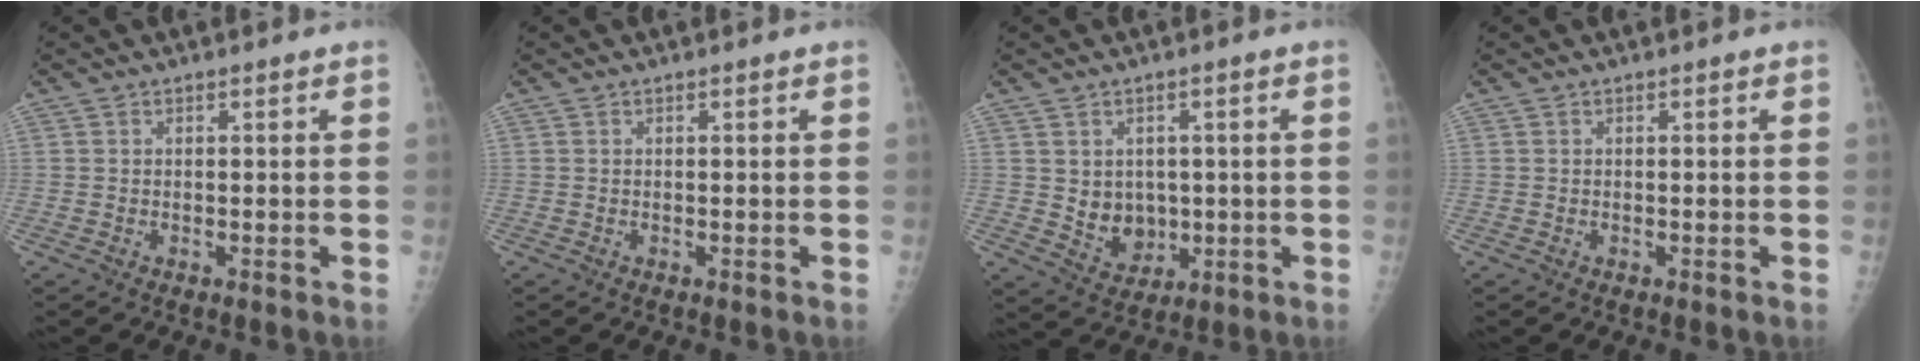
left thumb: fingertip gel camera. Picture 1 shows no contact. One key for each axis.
{"total": 0.0}
{"total": 6.3, "fx": 0.2, "fy": 5.4, "fz": 3.3, "tx": -0.019, "ty": -0.008, "tz": 0.021}
{"total": 0.0}